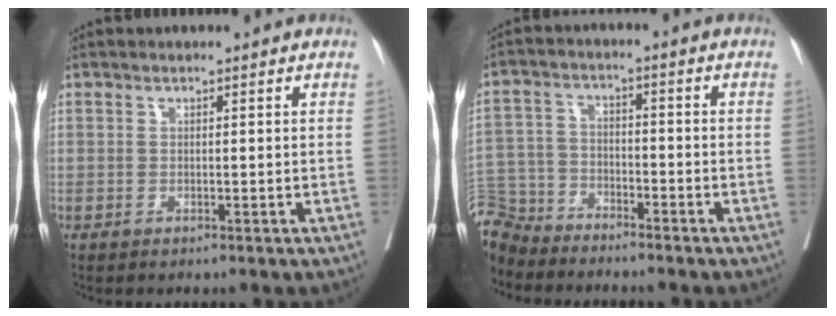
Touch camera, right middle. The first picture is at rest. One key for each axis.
{"total": 7.5, "fx": -7.1, "fy": 2.2, "fz": -0.5, "tx": 0.005, "ty": 0.003, "tz": -0.146}